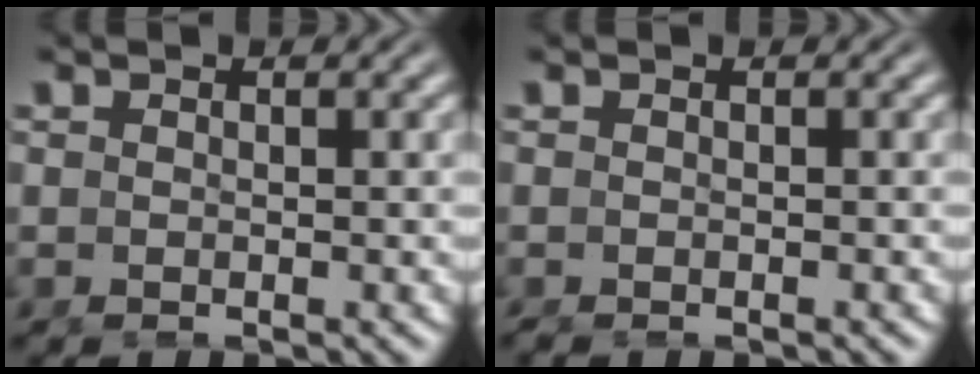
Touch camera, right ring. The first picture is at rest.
{"total": 0.6, "force": [-0.5, -0.2, 0.0], "torque": [-0.001, -0.008, -0.006]}